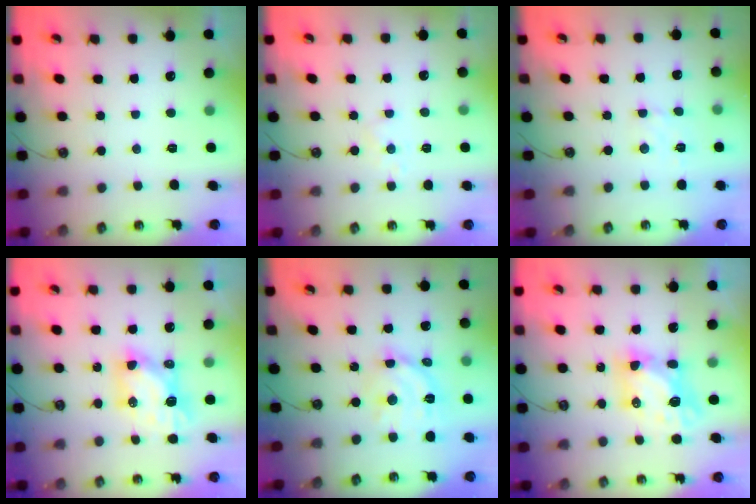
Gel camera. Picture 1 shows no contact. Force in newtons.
{"total": 4.8, "press": 4.7, "slide": 0.6}
{"total": 2.1, "press": 2.0, "slide": 0.6}
{"total": 6.9, "press": 6.9, "slide": 0.6}
{"total": 12.9, "press": 12.8, "slide": 0.9}
{"total": 7.5, "press": 7.5, "slide": 0.7}